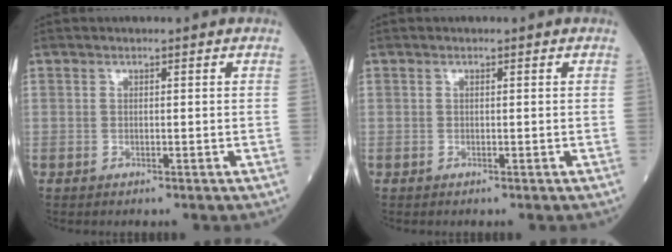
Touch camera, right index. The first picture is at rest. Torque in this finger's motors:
{"motor_torque": [-0.04, -0.02, 0.05, 0.01]}